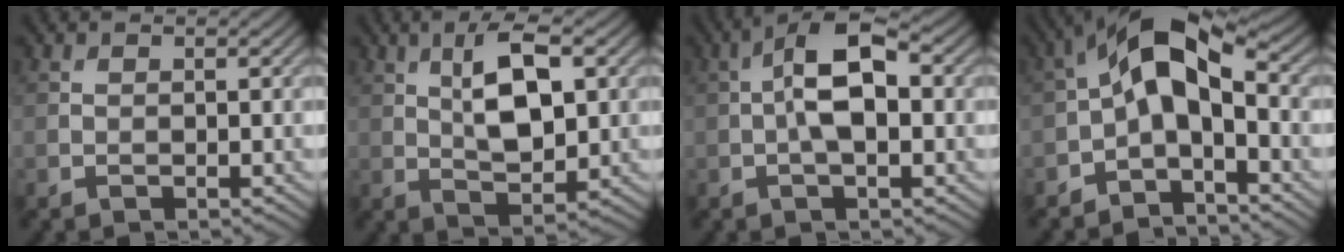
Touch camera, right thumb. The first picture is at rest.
{"total": 7.9, "force": [2.0, 3.3, 6.9], "torque": [-0.123, 0.008, 0.034]}
{"total": 7.1, "force": [0.1, 3.1, 6.4], "torque": [-0.125, 0.013, -0.008]}
{"total": 9.4, "force": [-1.3, 4.8, 8.0], "torque": [-0.148, 0.025, -0.040]}